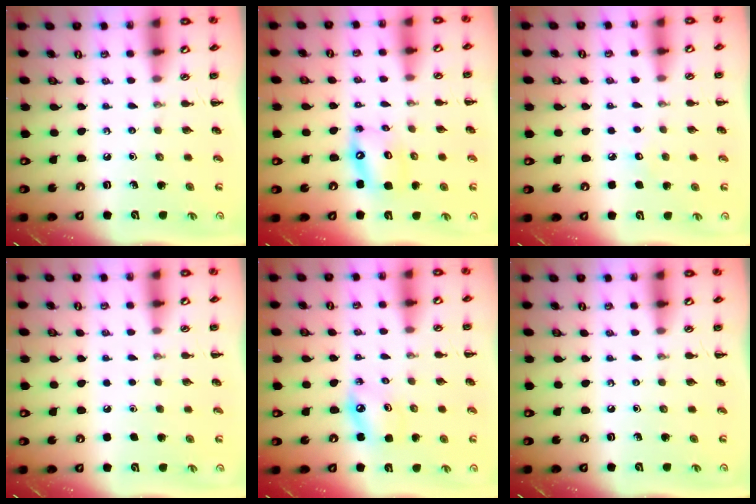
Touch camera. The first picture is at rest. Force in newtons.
{"total": 10.8, "press": 10.5, "slide": 2.6}
{"total": 4.4, "press": 4.3, "slide": 1.2}
{"total": 1.8, "press": 1.8, "slide": 0.1}
{"total": 5.4, "press": 5.3, "slide": 1.2}
{"total": 0.0}